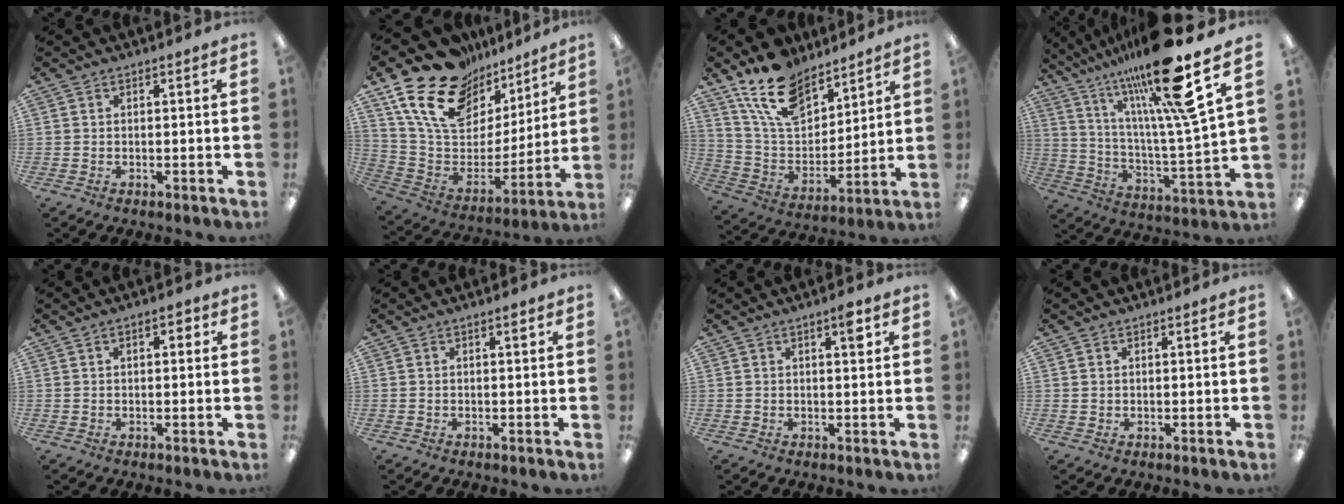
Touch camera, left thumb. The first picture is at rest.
{"total": 20.8, "force": [14.0, 12.1, 9.5], "torque": [-0.179, -0.089, 0.260]}
{"total": 16.6, "force": [12.2, 8.6, 7.2], "torque": [-0.145, -0.061, 0.228]}
{"total": 23.1, "force": [16.4, 3.0, 16.0], "torque": [-0.272, -0.094, 0.252]}
{"total": 2.4, "force": [0.8, 1.3, 1.9], "torque": [-0.021, 0.000, 0.009]}
{"total": 1.0, "force": [0.5, 0.3, 0.8], "torque": [-0.010, 0.000, 0.006]}
{"total": 3.8, "force": [1.8, 1.3, 3.1], "torque": [-0.035, -0.007, 0.022]}
{"total": 0.7, "force": [0.5, 0.5, 0.1], "torque": [-0.002, 0.003, 0.008]}